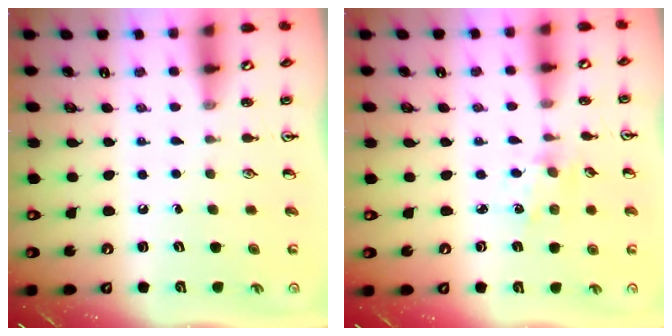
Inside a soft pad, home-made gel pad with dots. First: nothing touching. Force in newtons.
{"total": 1.0, "press": 1.0, "slide": 0.2}